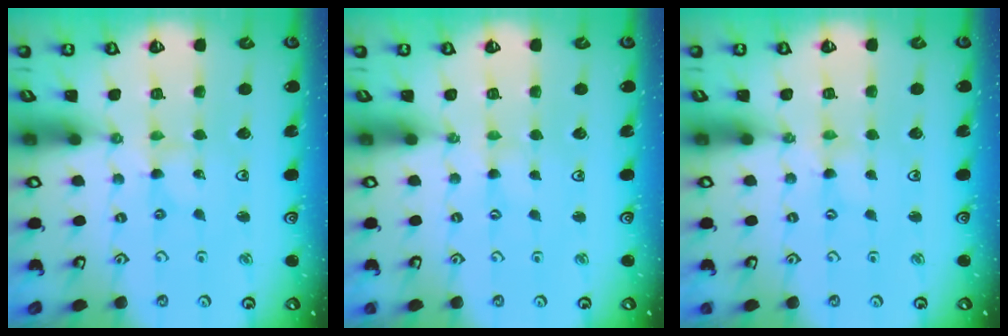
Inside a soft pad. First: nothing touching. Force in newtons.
{"total": 0.0}
{"total": 0.7, "press": 0.7, "slide": 0.1}